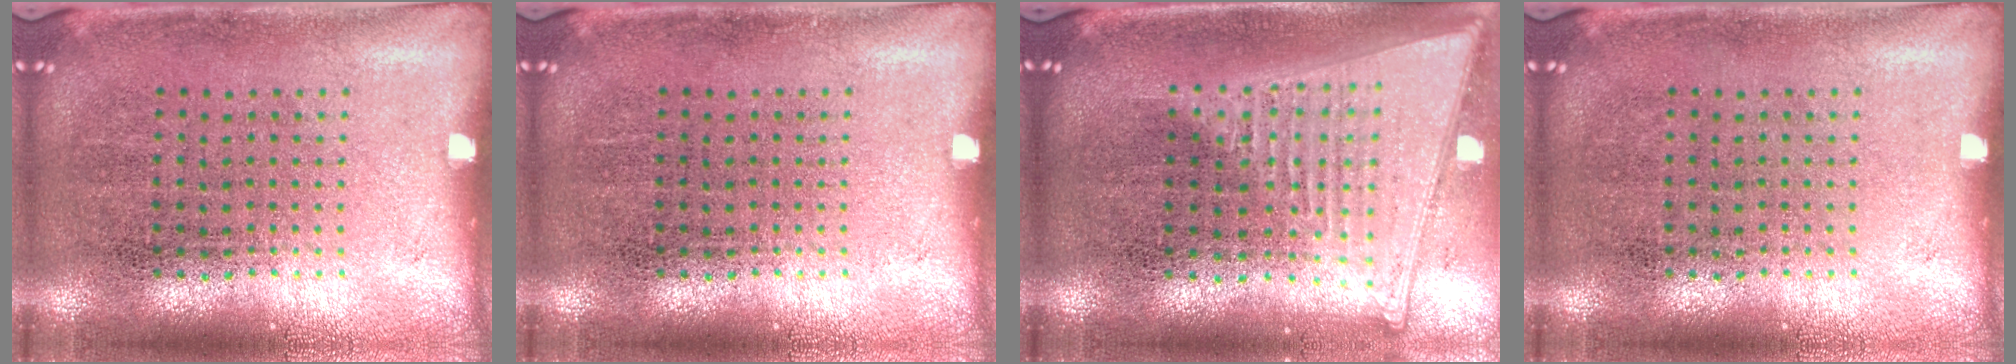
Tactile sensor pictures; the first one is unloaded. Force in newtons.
{"total": 0.0}
{"total": 2.0, "press": 1.7, "slide": 1.0}
{"total": 0.0}